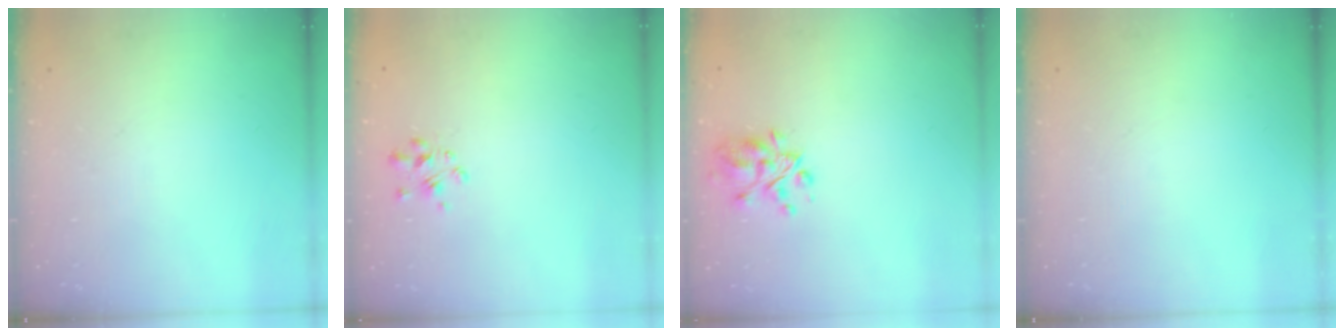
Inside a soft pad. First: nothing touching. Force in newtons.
{"total": 2.7, "press": 2.4, "slide": 1.1}
{"total": 7.4, "press": 6.9, "slide": 2.6}
{"total": 0.0}